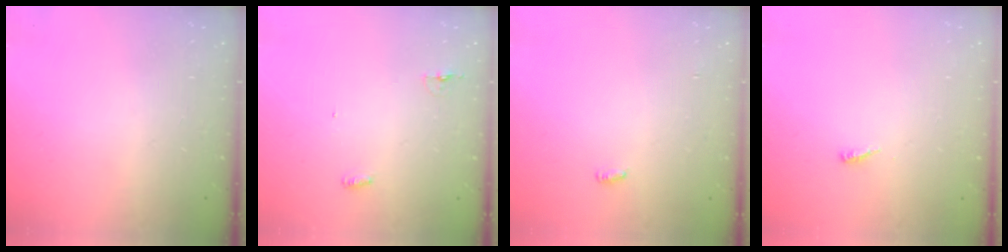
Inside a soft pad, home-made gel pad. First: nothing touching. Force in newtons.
{"total": 7.4, "press": 4.4, "slide": 6.0}
{"total": 6.9, "press": 2.6, "slide": 6.4}
{"total": 3.2, "press": 3.2, "slide": 0.2}